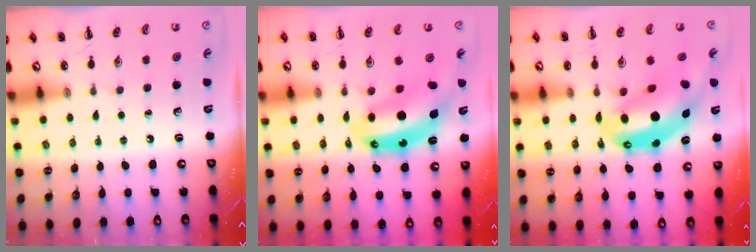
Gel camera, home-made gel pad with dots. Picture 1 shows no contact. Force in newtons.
{"total": 10.2, "press": 9.8, "slide": 2.9}
{"total": 12.8, "press": 12.4, "slide": 3.2}